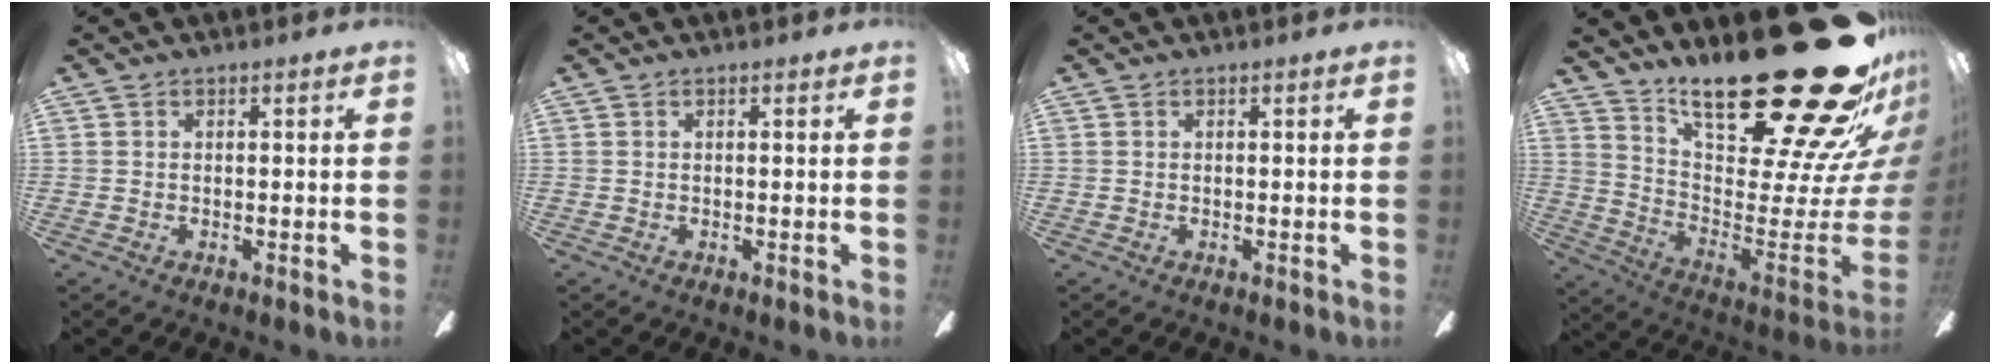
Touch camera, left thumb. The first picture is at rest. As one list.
[{"total": 0.0}, {"total": 0.0}, {"total": 33.5, "force": [22.6, 9.9, 22.7], "torque": [-0.281, -0.183, 0.406]}]